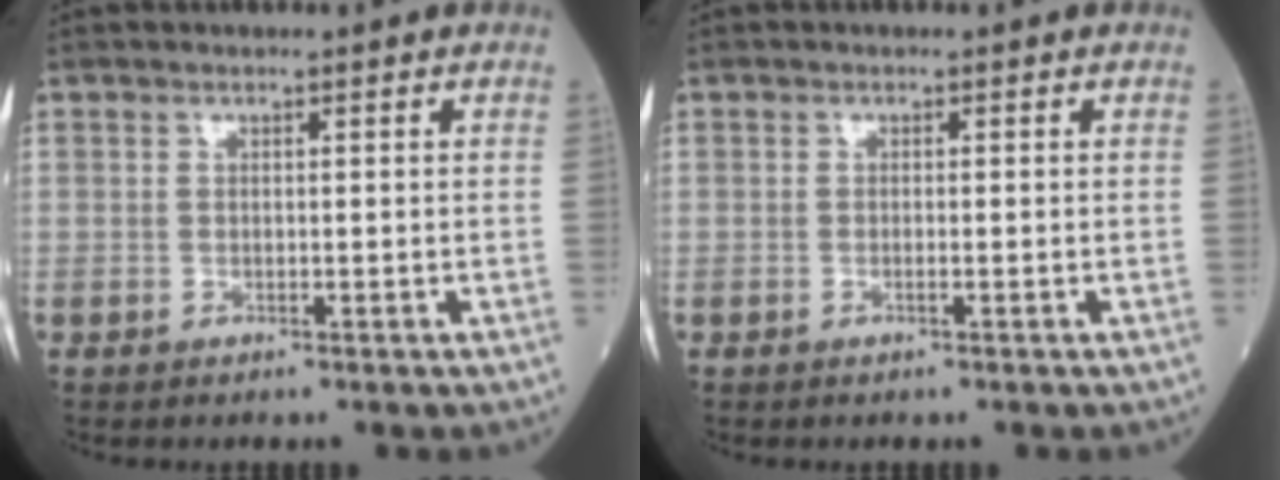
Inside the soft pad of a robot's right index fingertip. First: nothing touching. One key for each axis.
{"total": 0.7, "fx": -0.3, "fy": 0.0, "fz": 0.6, "tx": -0.013, "ty": 0.000, "tz": -0.005}